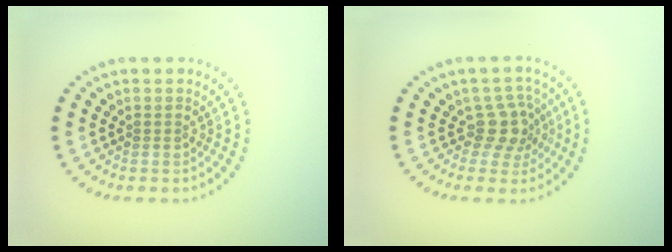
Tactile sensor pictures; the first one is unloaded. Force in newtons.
{"total": 2.9, "press": 2.2, "slide": 1.9}